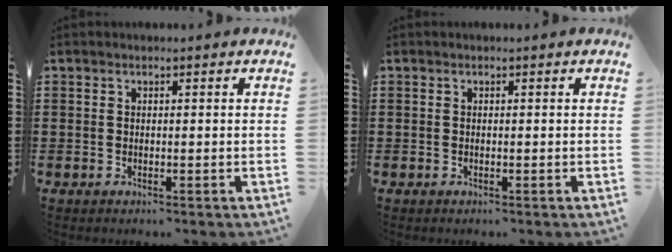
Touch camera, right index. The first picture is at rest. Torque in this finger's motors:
{"motor_torque": [2.14, 0.00, -0.01, 0.01]}